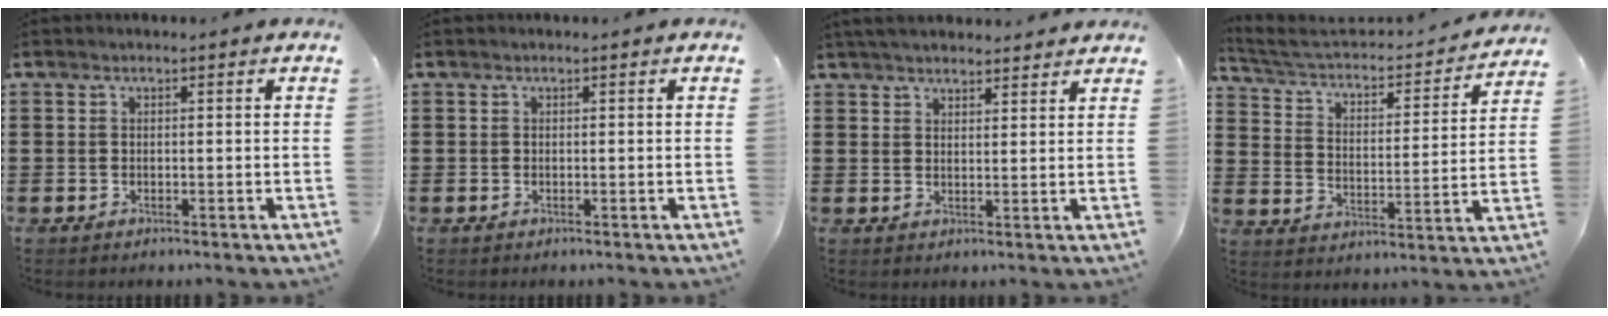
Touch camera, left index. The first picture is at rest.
{"total": 0.0}
{"total": 3.5, "force": [3.4, 0.3, 0.6], "torque": [-0.021, -0.003, 0.064]}
{"total": 3.2, "force": [2.7, 0.9, 1.4], "torque": [-0.046, -0.026, 0.036]}